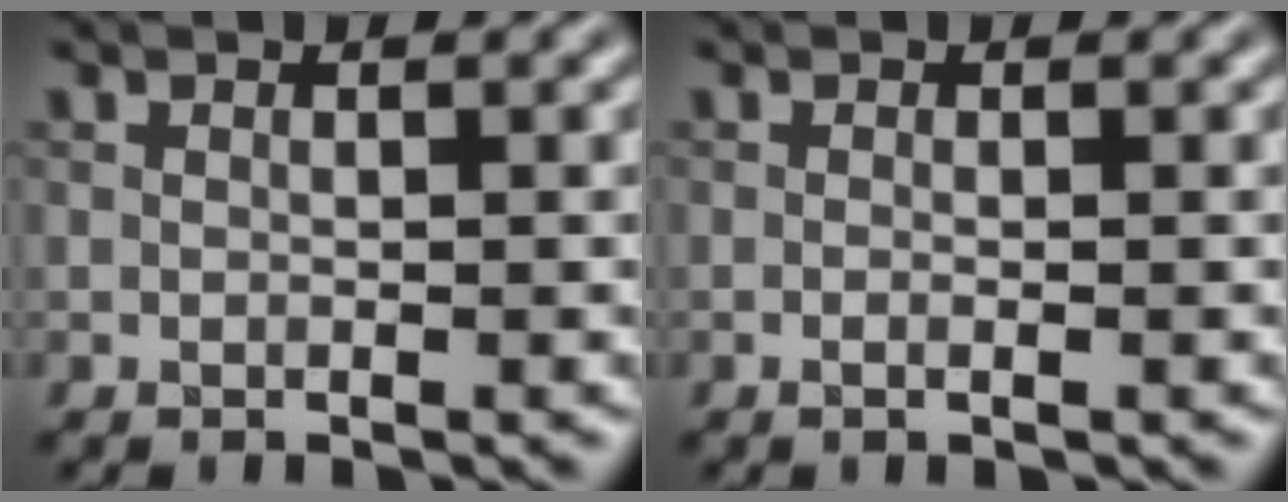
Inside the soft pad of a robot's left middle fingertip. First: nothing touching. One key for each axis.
{"total": 0.7, "fx": -0.2, "fy": 0.1, "fz": 0.7, "tx": -0.012, "ty": -0.002, "tz": -0.005}